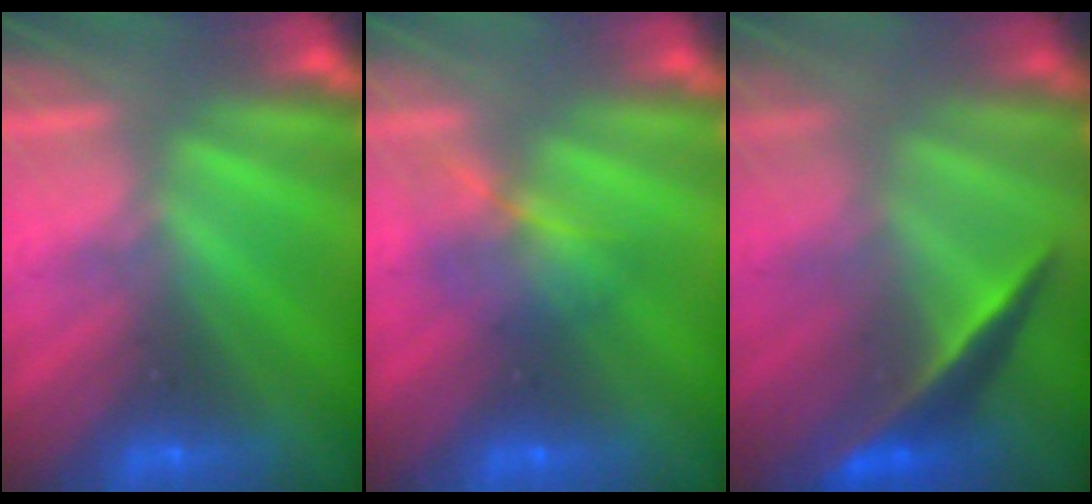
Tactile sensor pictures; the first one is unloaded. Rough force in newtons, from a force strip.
{"total": 1.6}
{"total": 1.9}